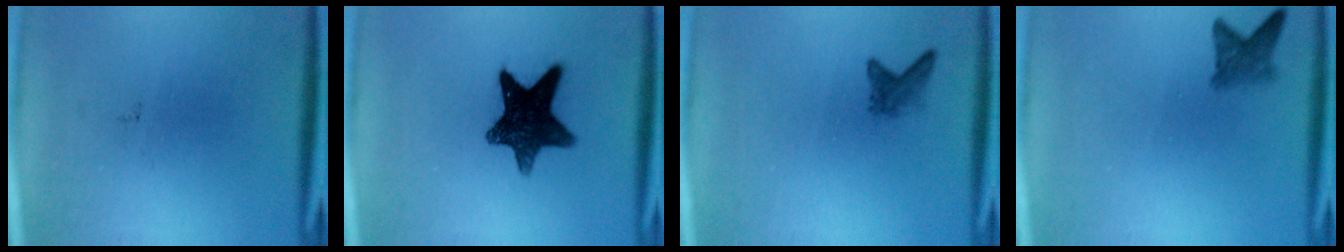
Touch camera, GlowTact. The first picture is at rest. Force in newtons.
{"total": 12.8}
{"total": 1.7}
{"total": 2.5}